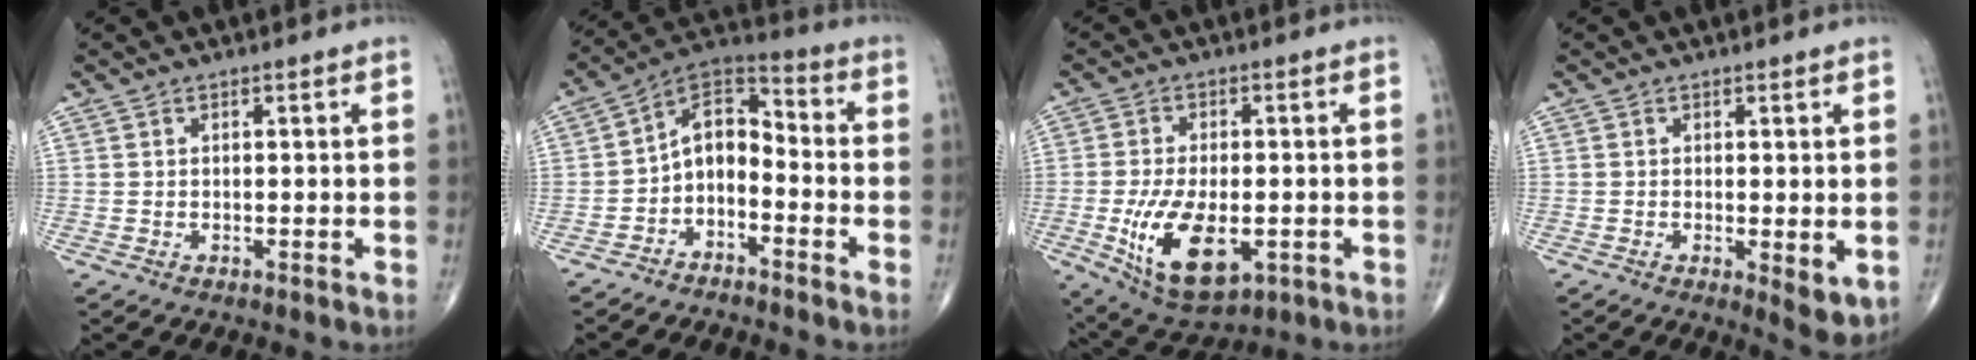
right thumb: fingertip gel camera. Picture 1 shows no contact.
{"total": 9.4, "force": [-3.6, 5.9, 6.3], "torque": [-0.087, 0.070, -0.078]}
{"total": 14.2, "force": [-3.6, 7.3, 11.6], "torque": [-0.200, -0.008, -0.044]}
{"total": 4.9, "force": [-0.8, 1.8, 4.5], "torque": [-0.064, -0.016, -0.009]}